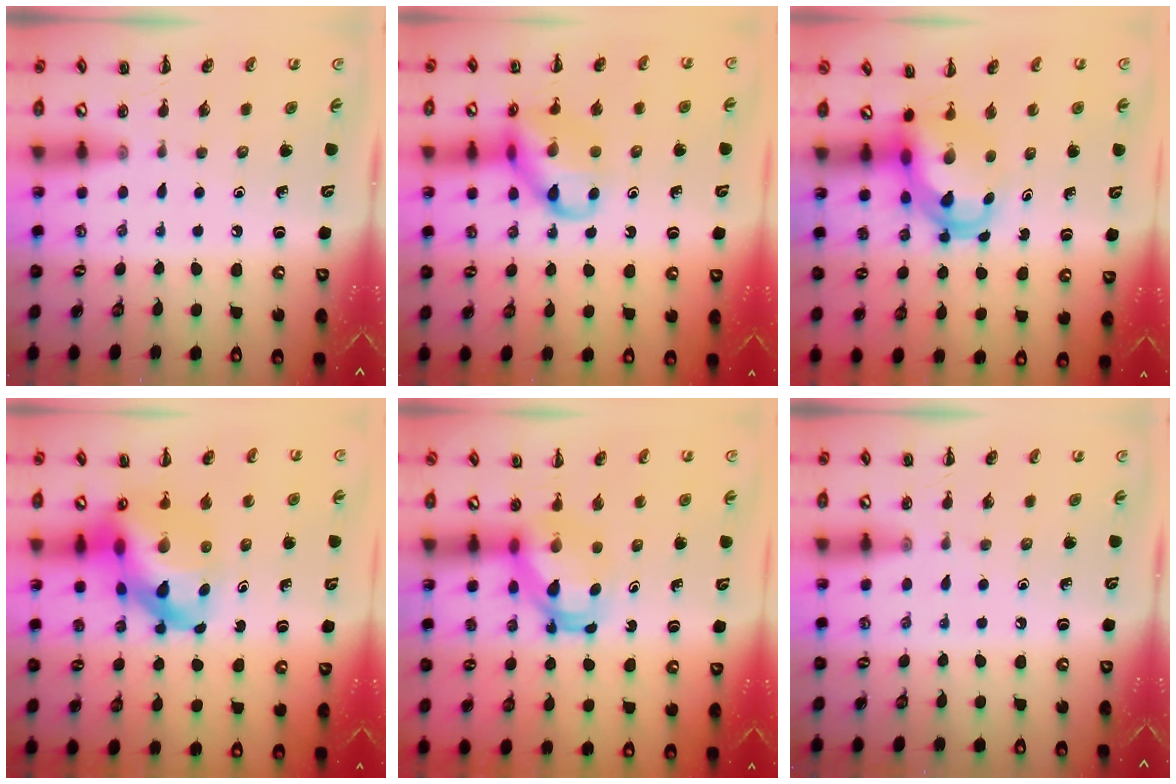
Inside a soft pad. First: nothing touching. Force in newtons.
{"total": 12.7, "press": 12.6, "slide": 1.3}
{"total": 6.2, "press": 6.1, "slide": 1.4}
{"total": 16.0, "press": 15.4, "slide": 4.1}
{"total": 5.8, "press": 5.8, "slide": 0.4}
{"total": 0.0}